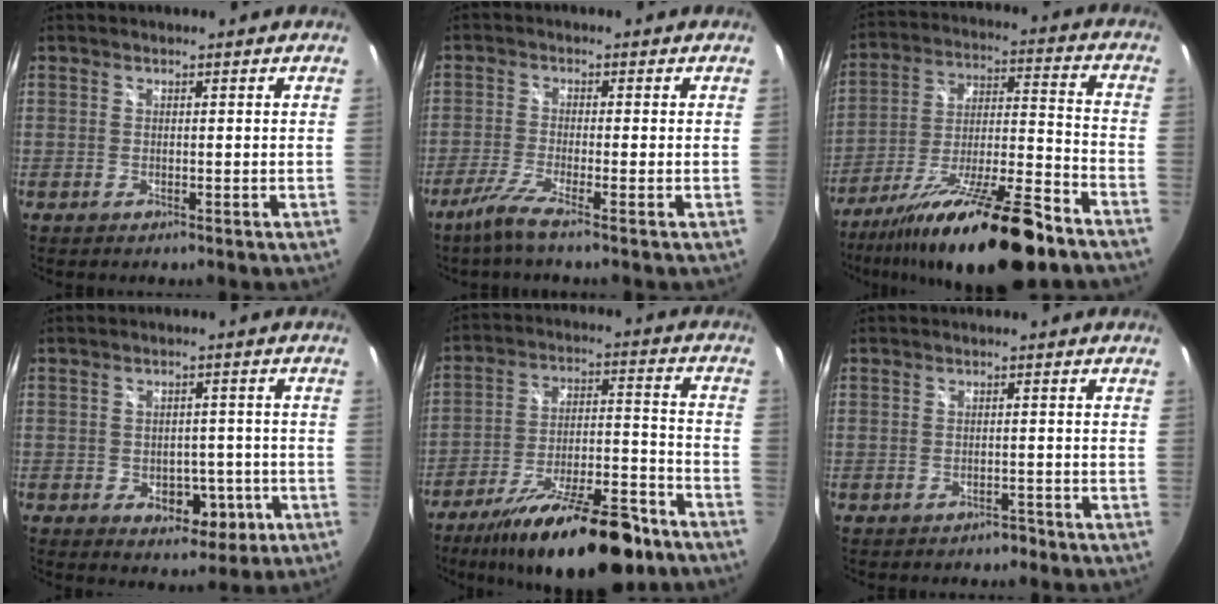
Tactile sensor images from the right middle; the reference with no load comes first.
{"total": 4.7, "force": [-3.4, -0.7, 3.2], "torque": [-0.082, -0.011, -0.071]}
{"total": 23.8, "force": [-17.0, 3.9, 16.1], "torque": [-0.286, -0.036, -0.278]}
{"total": 7.5, "force": [-2.6, 5.5, 4.3], "torque": [-0.073, 0.003, -0.021]}
{"total": 22.4, "force": [-16.4, 6.7, 13.6], "torque": [-0.226, -0.021, -0.246]}
{"total": 1.8, "force": [-1.5, 1.0, 0.4], "torque": [-0.007, -0.001, -0.020]}